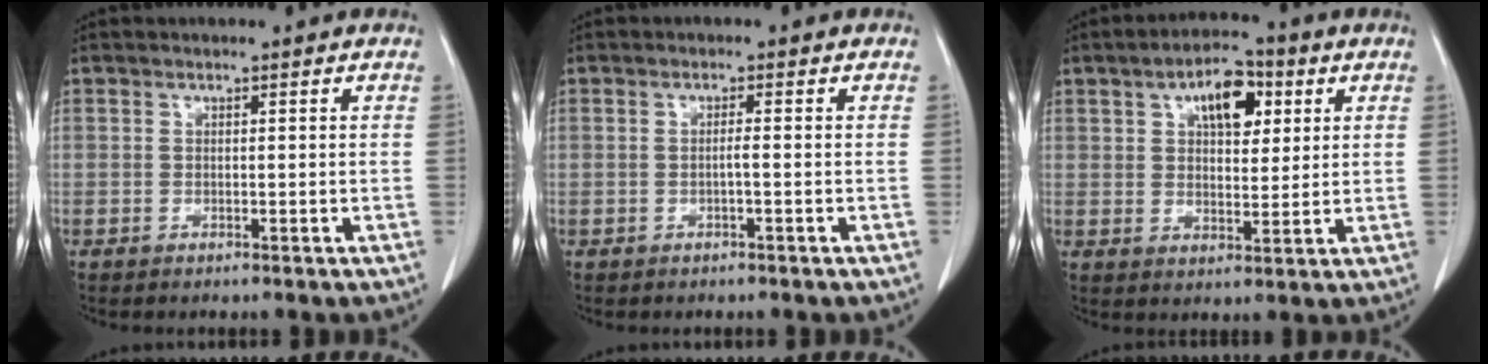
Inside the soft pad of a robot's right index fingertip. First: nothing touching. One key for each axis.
{"total": 1.4, "fx": -0.3, "fy": 0.3, "fz": 1.4, "tx": -0.027, "ty": 0.002, "tz": -0.004}
{"total": 9.6, "fx": 3.7, "fy": 4.9, "fz": 7.4, "tx": -0.127, "ty": 0.020, "tz": 0.062}